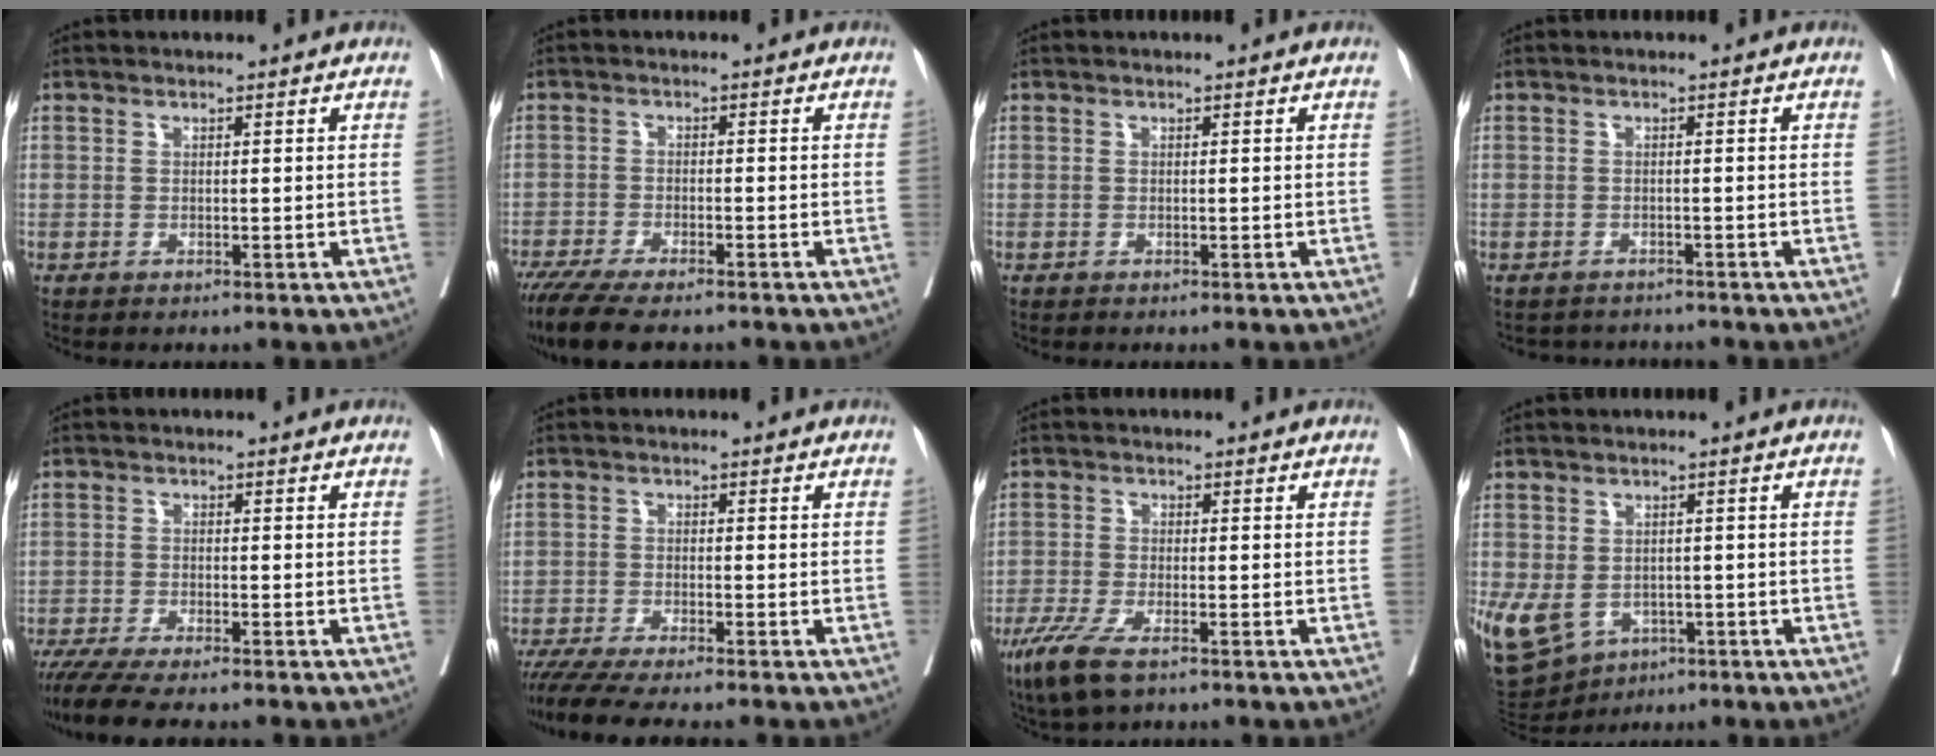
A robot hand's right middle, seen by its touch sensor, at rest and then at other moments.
{"total": 10.9, "force": [-9.0, 2.2, 5.8], "torque": [-0.088, -0.015, -0.141]}
{"total": 0.0}
{"total": 3.8, "force": [-3.7, 1.0, -0.1], "torque": [0.007, -0.001, -0.051]}
{"total": 9.1, "force": [-7.7, 0.8, 4.8], "torque": [-0.068, -0.017, -0.123]}
{"total": 8.3, "force": [-7.2, -0.2, 4.2], "torque": [-0.054, -0.020, -0.117]}
{"total": 6.8, "force": [-4.3, 1.7, 4.9], "torque": [-0.098, -0.017, -0.074]}
{"total": 16.1, "force": [-5.7, 12.9, 7.9], "torque": [-0.206, -0.001, -0.071]}